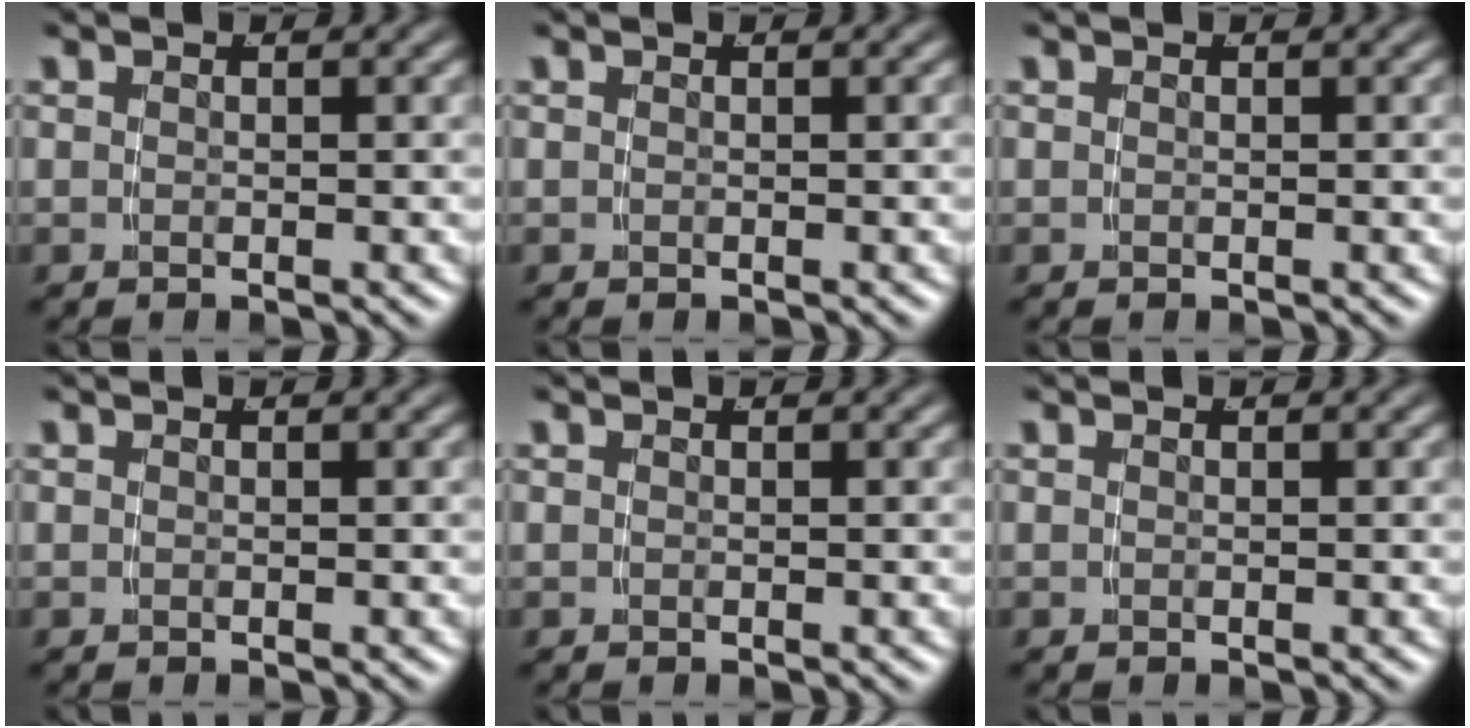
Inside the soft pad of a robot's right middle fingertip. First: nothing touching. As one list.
[{"total": 0.0}, {"total": 0.0}, {"total": 0.0}, {"total": 0.0}, {"total": 0.0}]